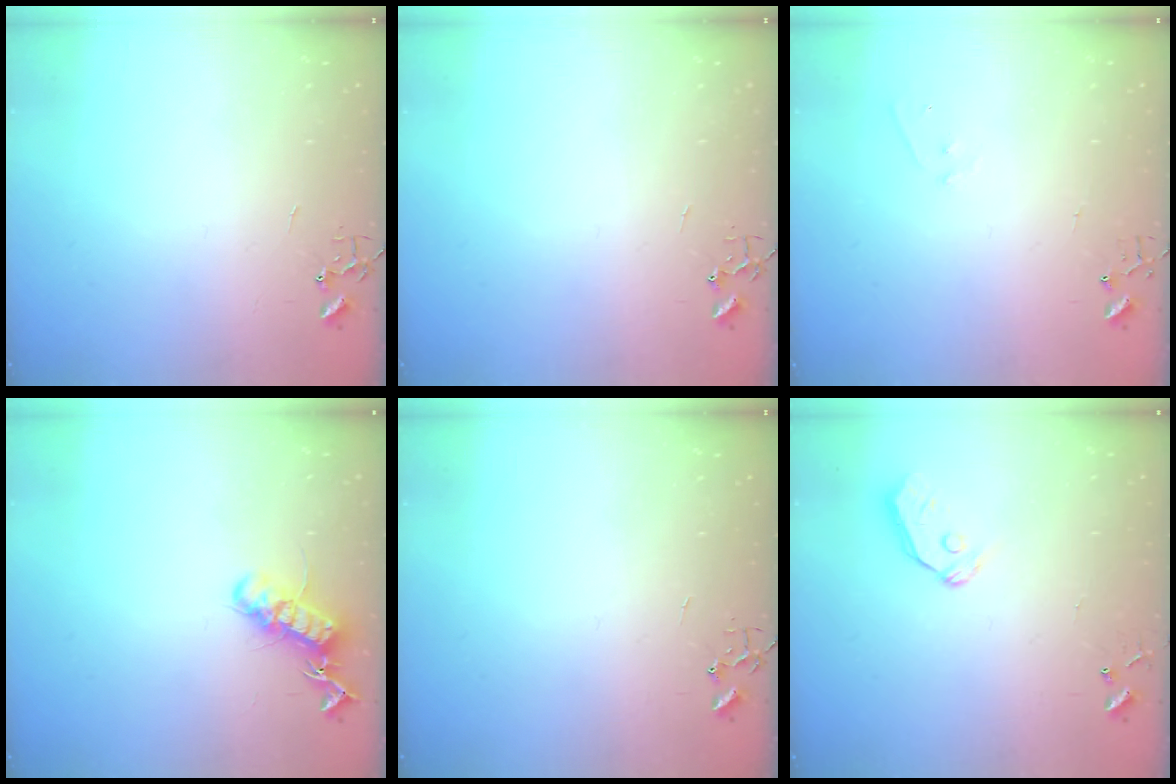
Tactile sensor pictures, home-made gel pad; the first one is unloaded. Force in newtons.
{"total": 0.0}
{"total": 4.0, "press": 4.0, "slide": 0.2}
{"total": 13.8, "press": 13.7, "slide": 1.3}
{"total": 0.0}
{"total": 4.4, "press": 4.4, "slide": 0.5}